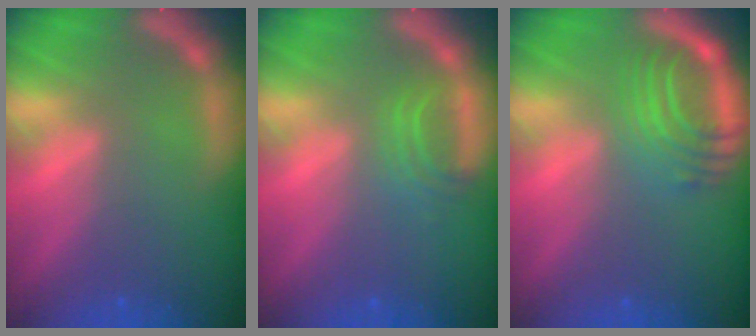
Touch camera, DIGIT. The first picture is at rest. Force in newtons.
{"total": 2.5}
{"total": 6.5}